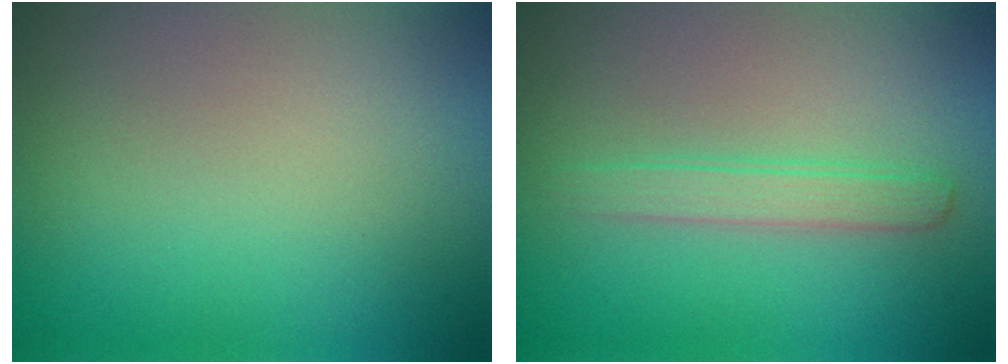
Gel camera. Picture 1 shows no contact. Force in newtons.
{"total": 2.1, "press": 2.1, "slide": 0.1}